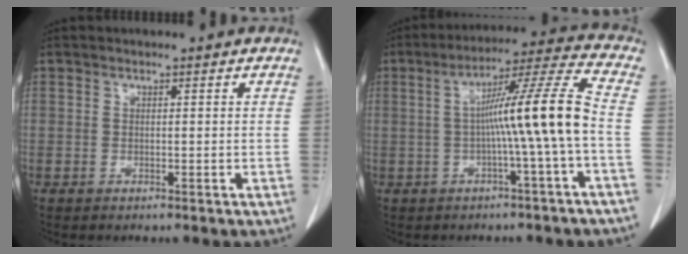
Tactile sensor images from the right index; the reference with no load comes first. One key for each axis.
{"total": 11.6, "fx": -1.3, "fy": -1.8, "fz": 11.3, "tx": -0.182, "ty": 0.018, "tz": -0.022}